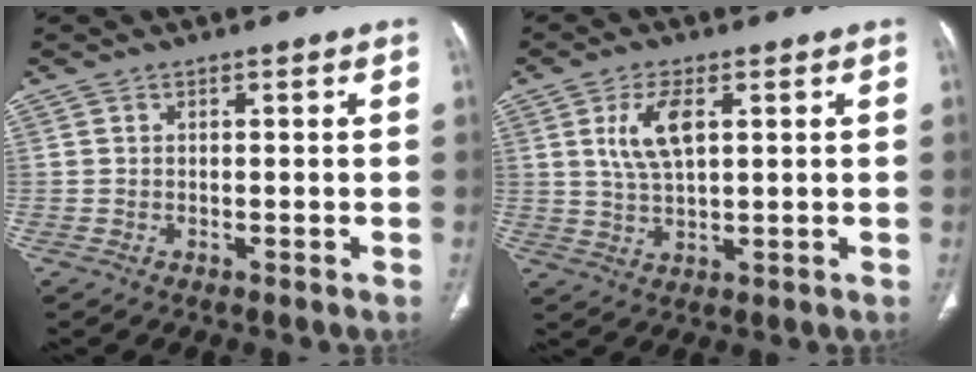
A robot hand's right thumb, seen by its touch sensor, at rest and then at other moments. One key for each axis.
{"total": 7.1, "fx": 2.2, "fy": 3.1, "fz": 6.1, "tx": -0.126, "ty": -0.006, "tz": 0.048}